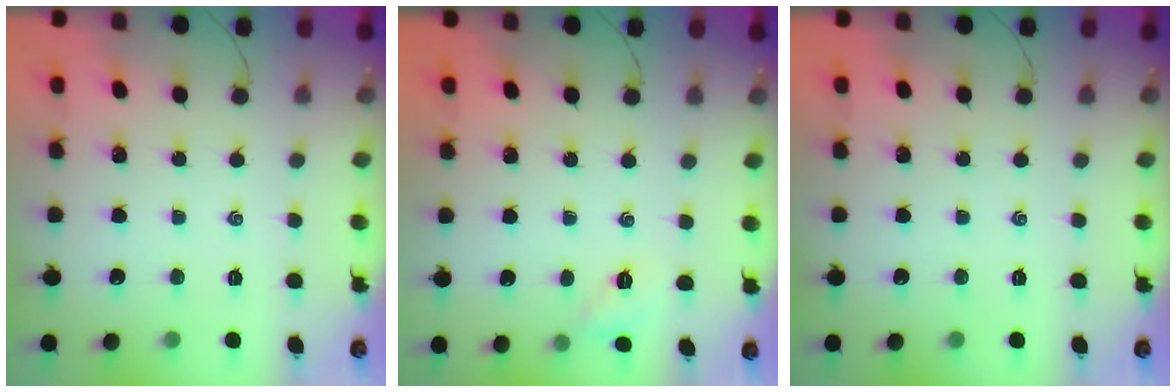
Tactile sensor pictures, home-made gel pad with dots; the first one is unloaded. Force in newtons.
{"total": 3.3, "press": 3.3, "slide": 0.2}
{"total": 0.0}